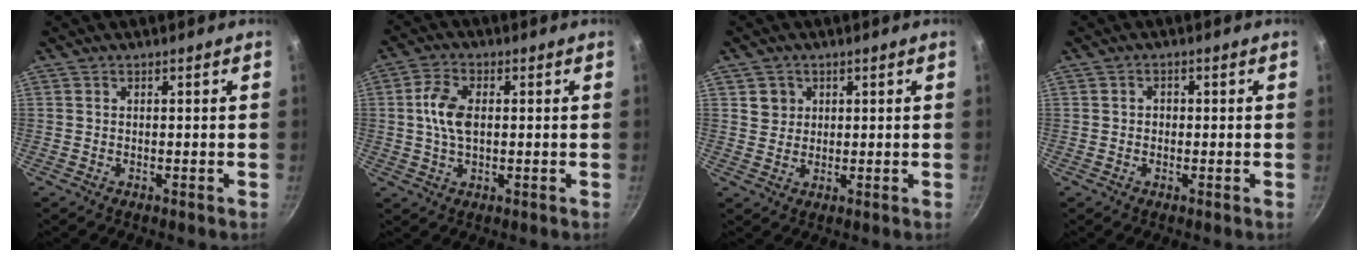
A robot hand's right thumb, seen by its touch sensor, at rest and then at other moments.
{"total": 6.9, "force": [0.6, 4.0, 5.5], "torque": [-0.102, 0.011, 0.008]}
{"total": 3.4, "force": [1.2, 3.2, 0.6], "torque": [0.012, 0.006, 0.019]}
{"total": 1.4, "force": [-0.1, 1.2, 0.6], "torque": [-0.006, 0.004, -0.003]}